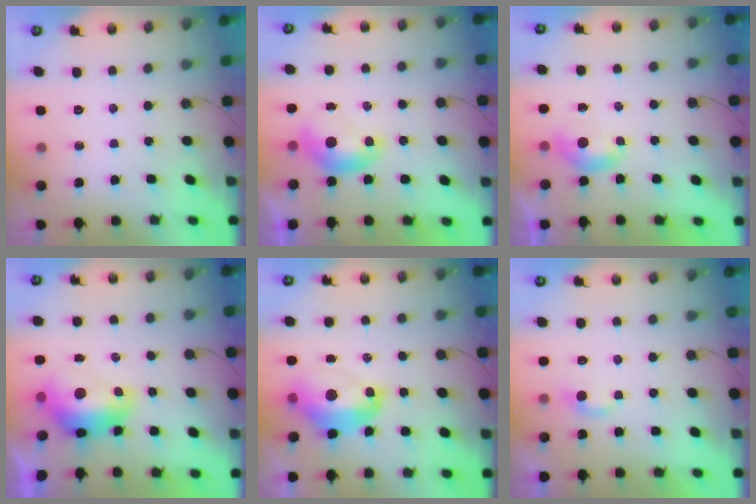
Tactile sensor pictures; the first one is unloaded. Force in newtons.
{"total": 0.0}
{"total": 2.4, "press": 2.3, "slide": 0.5}
{"total": 2.8, "press": 2.7, "slide": 0.7}
{"total": 7.7, "press": 7.6, "slide": 1.1}
{"total": 2.2, "press": 2.2, "slide": 0.5}